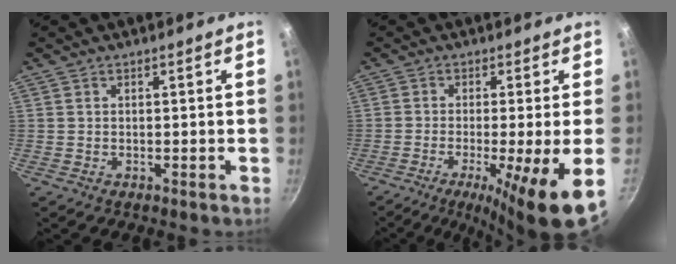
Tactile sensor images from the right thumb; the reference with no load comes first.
{"total": 13.3, "force": [-4.8, 1.1, 12.3], "torque": [-0.191, -0.012, -0.071]}